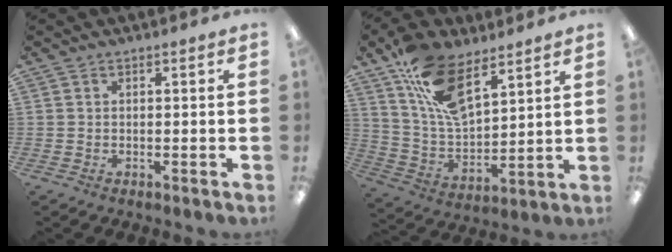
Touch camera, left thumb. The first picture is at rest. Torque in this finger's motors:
{"motor_torque": [0.66, 0.29, 1.48, -1.30, 0.25]}